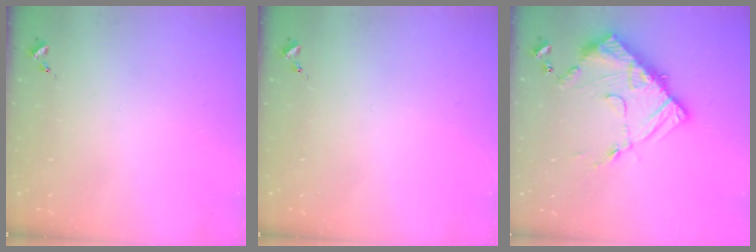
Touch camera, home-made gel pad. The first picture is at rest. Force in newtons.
{"total": 0.0}
{"total": 16.0, "press": 15.9, "slide": 1.5}